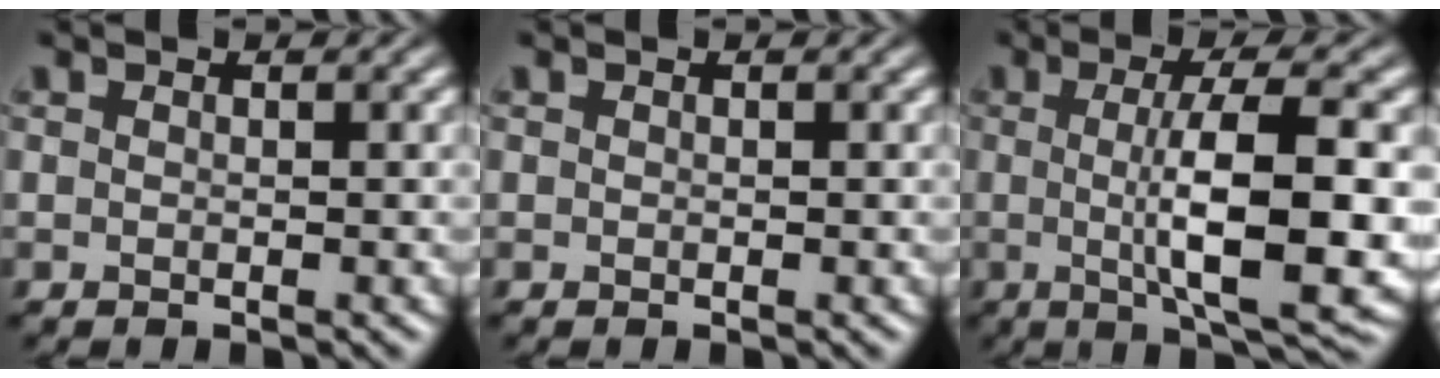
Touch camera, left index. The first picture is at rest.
{"total": 0.0}
{"total": 9.6, "force": [-0.4, 2.4, 9.3], "torque": [-0.133, -0.007, -0.001]}